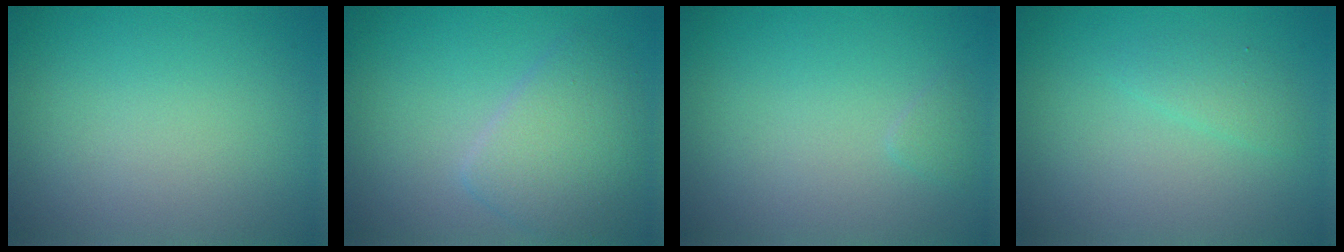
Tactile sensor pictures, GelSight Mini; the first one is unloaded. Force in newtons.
{"total": 4.0, "press": 4.0, "slide": 0.2}
{"total": 0.6, "press": 0.6, "slide": 0.0}
{"total": 1.2, "press": 1.2, "slide": 0.1}